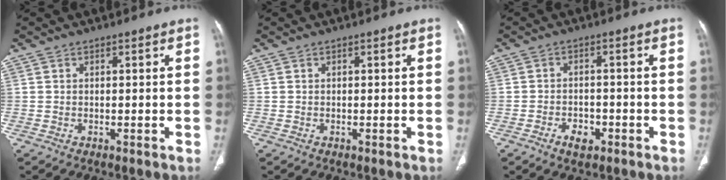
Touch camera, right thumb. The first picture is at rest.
{"total": 0.0}
{"total": 3.8, "force": [-2.1, 2.3, 2.2], "torque": [-0.030, 0.015, -0.031]}